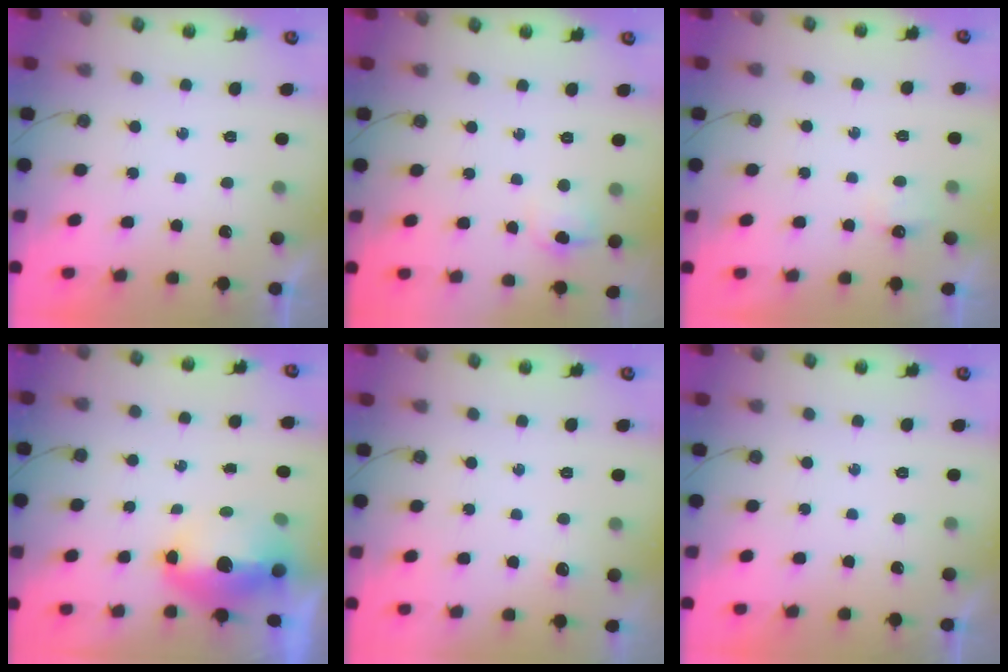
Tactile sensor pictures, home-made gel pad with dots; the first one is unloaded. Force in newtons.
{"total": 4.7, "press": 4.5, "slide": 1.5}
{"total": 3.7, "press": 3.7, "slide": 0.6}
{"total": 11.0, "press": 11.0, "slide": 1.0}
{"total": 4.7, "press": 4.5, "slide": 1.3}
{"total": 0.0}